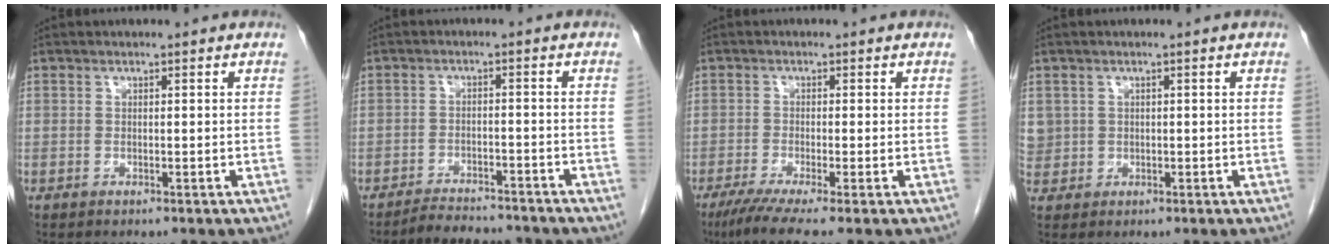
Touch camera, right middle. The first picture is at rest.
{"total": 7.3, "force": [-7.0, 1.1, 1.8], "torque": [-0.020, -0.002, -0.104]}
{"total": 5.7, "force": [-4.0, -0.4, 4.0], "torque": [-0.067, -0.017, -0.072]}
{"total": 3.1, "force": [0.7, 3.0, 0.5], "torque": [-0.008, 0.009, 0.021]}